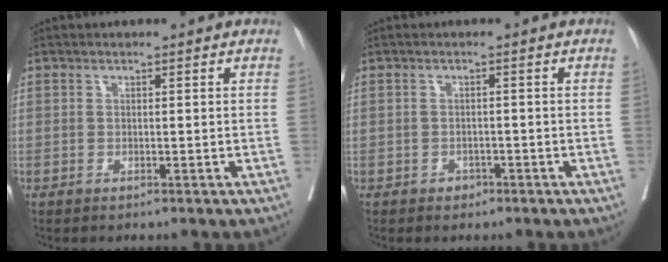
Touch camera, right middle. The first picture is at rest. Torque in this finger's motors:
{"motor_torque": [0.14, -0.07, 0.03, 0.01]}